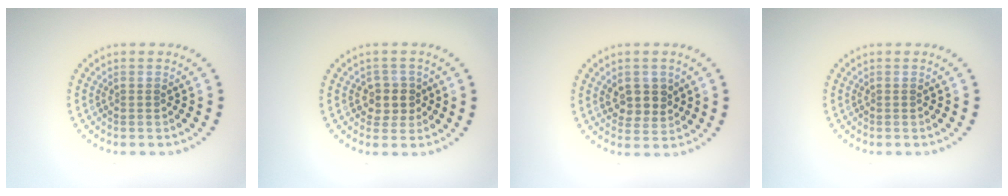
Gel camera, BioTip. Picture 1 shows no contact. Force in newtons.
{"total": 2.3, "press": 2.0, "slide": 1.0}
{"total": 2.8, "press": 2.7, "slide": 0.9}
{"total": 0.0}